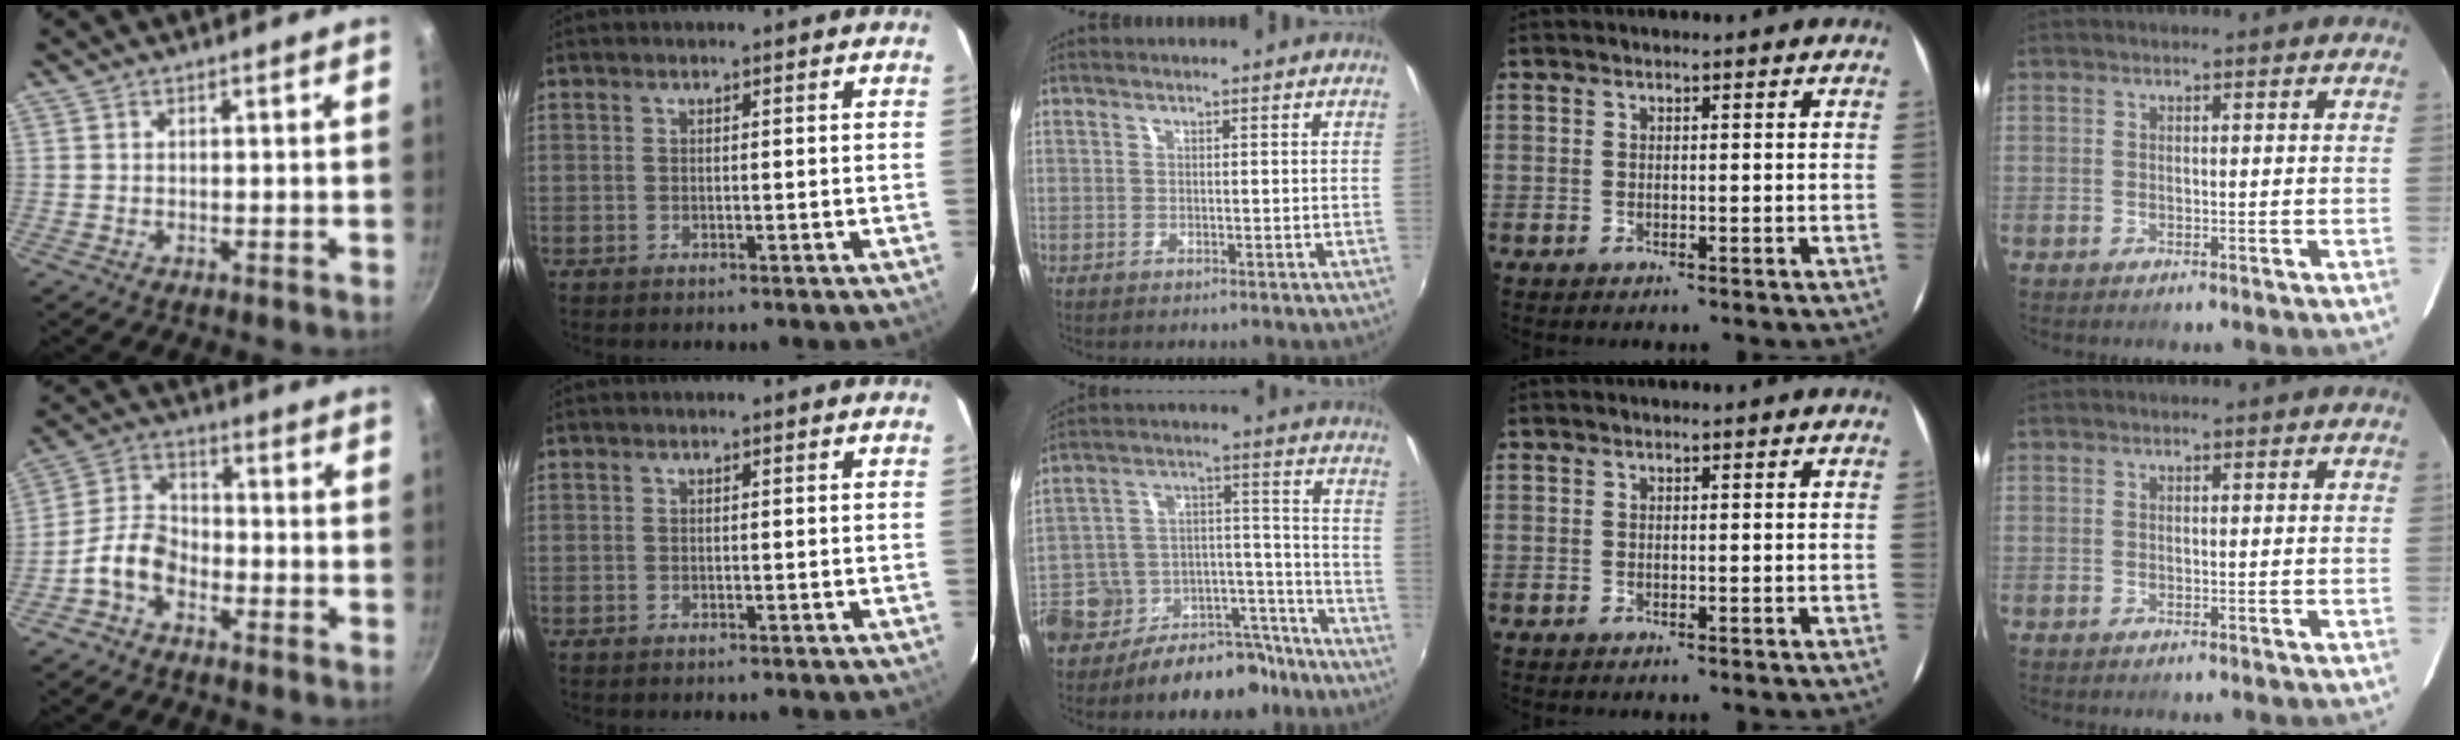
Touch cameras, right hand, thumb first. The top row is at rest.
{"thumb": {"total": 7.6, "force": [-4.0, 4.6, 4.6], "torque": [-0.080, 0.046, -0.090]}, "middle": {"total": 17.7, "force": [-12.1, 10.6, 7.5], "torque": [-0.157, 0.041, -0.156]}}